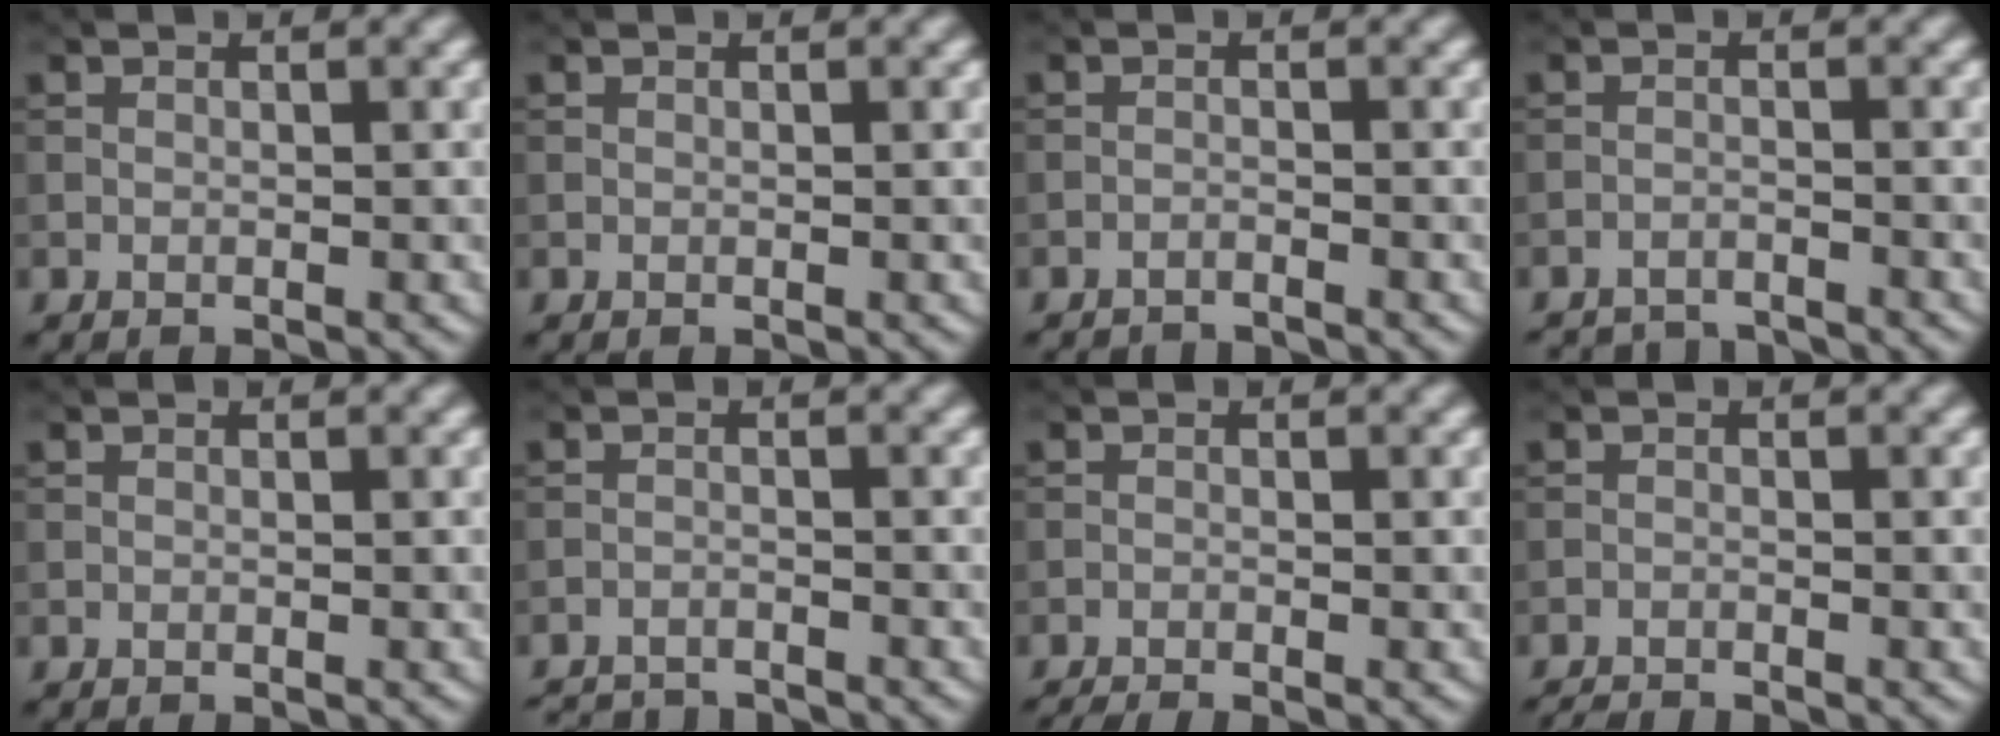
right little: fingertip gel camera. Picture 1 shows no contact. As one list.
[{"total": 0.0}, {"total": 1.9, "force": [-1.9, 0.2, 0.3], "torque": [-0.001, -0.005, -0.037]}, {"total": 4.1, "force": [-4.1, 0.4, 0.4], "torque": [-0.010, -0.007, -0.068]}, {"total": 0.0}, {"total": 4.4, "force": [-4.3, 0.5, 0.7], "torque": [-0.019, -0.013, -0.074]}, {"total": 2.0, "force": [-1.7, 0.2, 1.0], "torque": [-0.018, -0.004, -0.037]}, {"total": 1.9, "force": [-1.9, 0.1, 0.5], "torque": [-0.010, -0.005, -0.039]}]